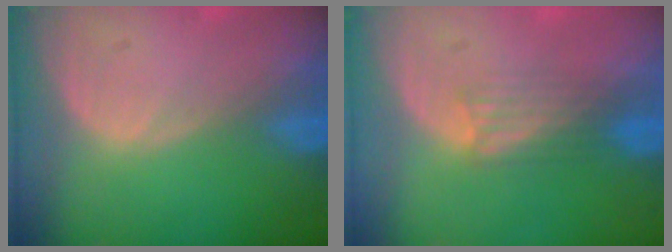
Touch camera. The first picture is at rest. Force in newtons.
{"total": 3.0, "press": 2.8, "slide": 1.1}